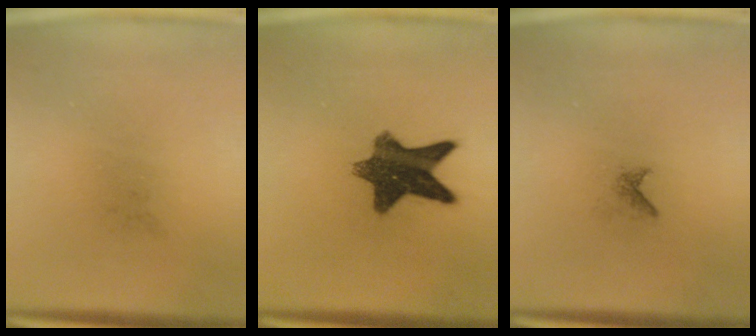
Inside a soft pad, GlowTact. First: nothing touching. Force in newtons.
{"total": 10.6}
{"total": 0.6}